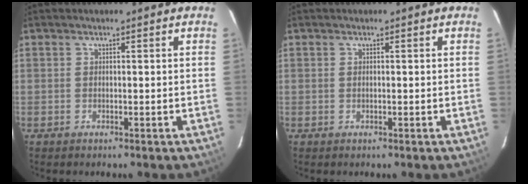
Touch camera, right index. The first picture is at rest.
{"total": 0.0}